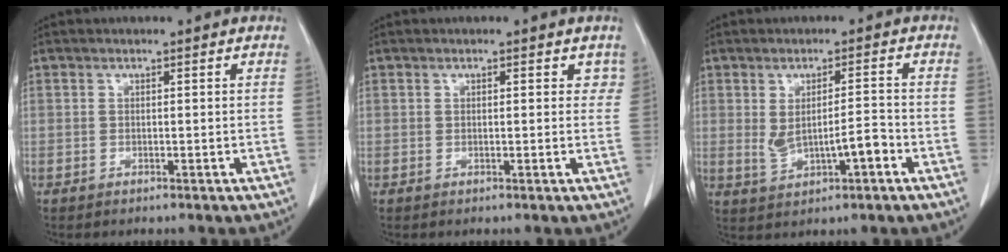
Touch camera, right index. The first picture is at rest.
{"total": 2.1, "force": [0.9, 1.3, 1.4], "torque": [-0.010, 0.007, 0.005]}
{"total": 5.9, "force": [-1.2, 1.7, 5.5], "torque": [-0.099, 0.008, -0.005]}